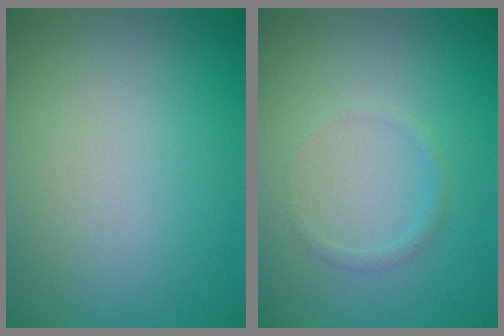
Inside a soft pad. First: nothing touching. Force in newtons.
{"total": 0.9, "press": 0.9, "slide": 0.1}